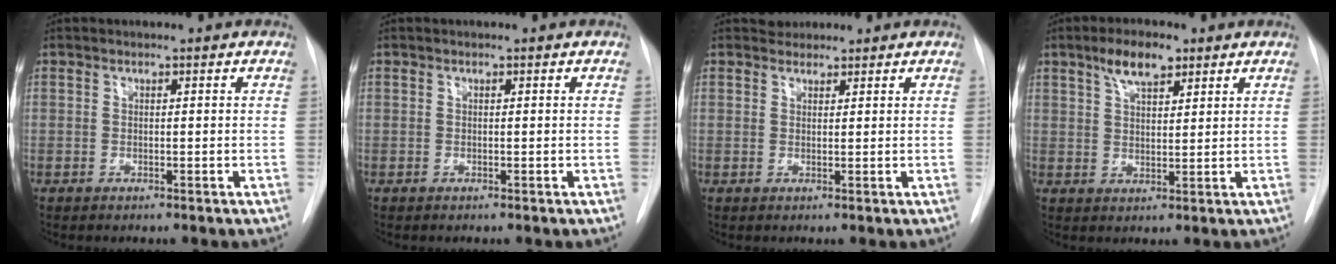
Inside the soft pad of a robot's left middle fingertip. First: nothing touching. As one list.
[{"total": 0.0}, {"total": 1.6, "force": [1.5, 0.7, -0.3], "torque": [0.003, 0.006, 0.021]}, {"total": 5.7, "force": [3.7, 2.0, 3.9], "torque": [-0.075, 0.009, 0.064]}]